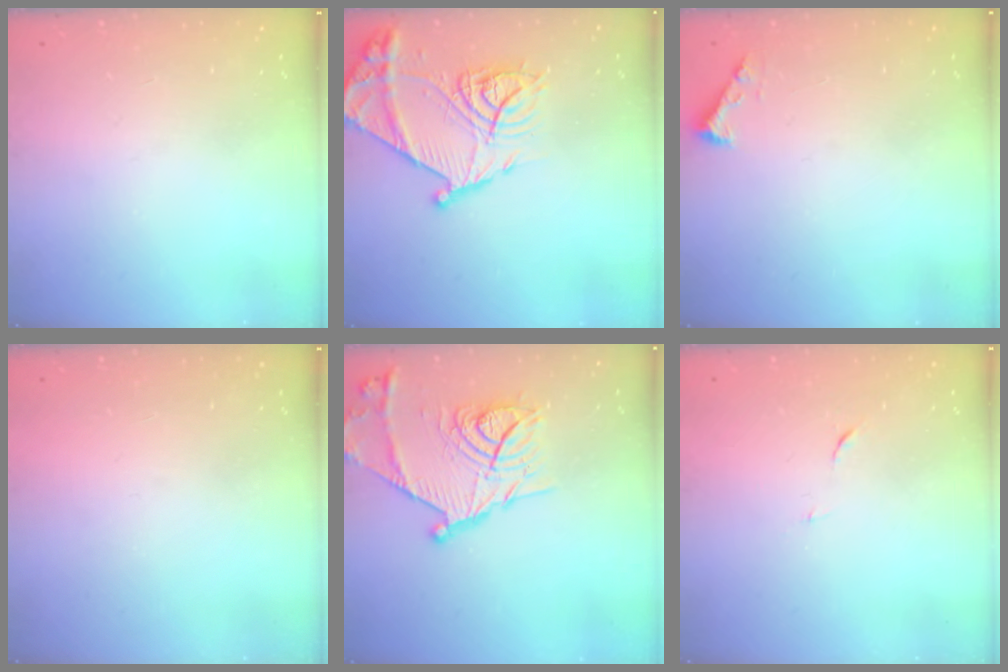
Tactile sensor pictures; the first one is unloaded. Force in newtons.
{"total": 20.4, "press": 20.3, "slide": 2.0}
{"total": 2.3, "press": 2.3, "slide": 0.3}
{"total": 1.5, "press": 1.5, "slide": 0.1}
{"total": 19.6, "press": 19.6, "slide": 0.6}
{"total": 4.5, "press": 4.3, "slide": 1.0}